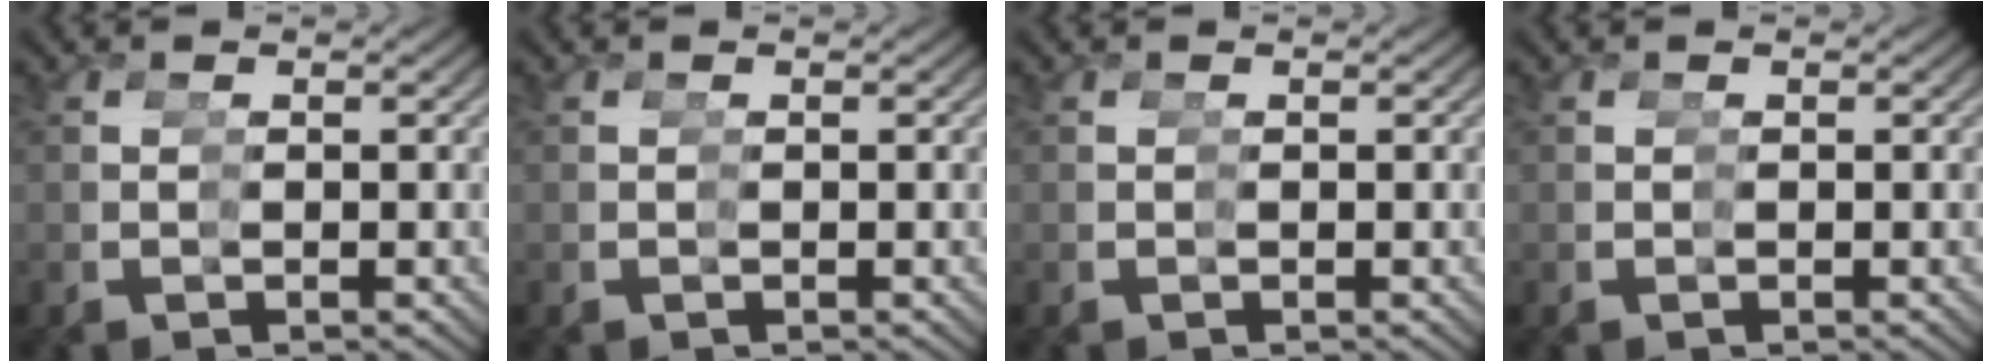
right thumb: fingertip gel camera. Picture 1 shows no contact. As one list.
[{"total": 0.0}, {"total": 0.0}, {"total": 0.0}]